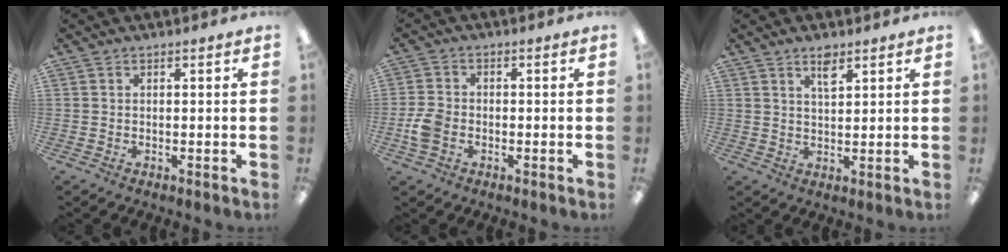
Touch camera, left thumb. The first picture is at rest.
{"total": 5.2, "force": [-1.8, 3.8, 3.1], "torque": [-0.064, 0.009, -0.032]}
{"total": 4.2, "force": [2.8, 1.6, 2.7], "torque": [-0.045, -0.005, 0.047]}